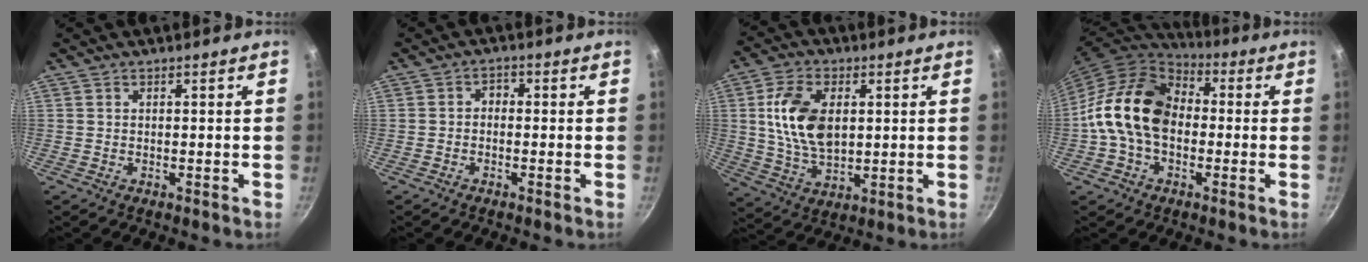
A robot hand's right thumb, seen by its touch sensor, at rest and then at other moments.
{"total": 1.9, "force": [-0.6, 1.4, 1.1], "torque": [-0.017, 0.014, -0.015]}
{"total": 13.2, "force": [2.3, 8.1, 10.2], "torque": [-0.175, -0.006, 0.045]}
{"total": 16.8, "force": [-0.5, 12.0, 11.8], "torque": [-0.185, 0.038, -0.026]}